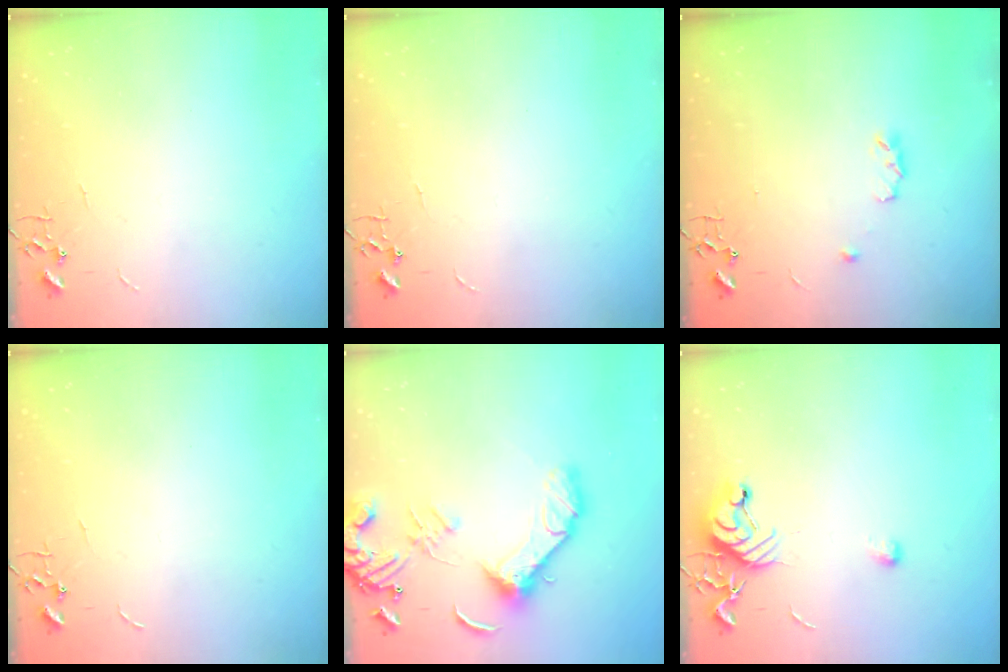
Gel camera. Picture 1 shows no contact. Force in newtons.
{"total": 0.0}
{"total": 5.0, "press": 5.0, "slide": 0.8}
{"total": 0.0}
{"total": 14.4, "press": 14.3, "slide": 2.1}
{"total": 9.7, "press": 9.6, "slide": 1.4}